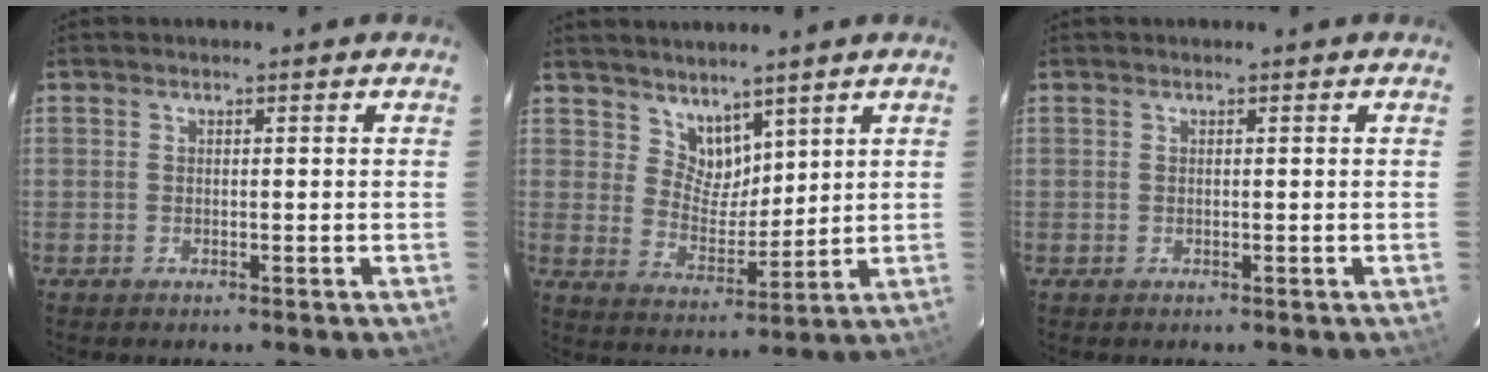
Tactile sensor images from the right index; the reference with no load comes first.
{"total": 6.3, "force": [4.9, 3.5, 1.7], "torque": [-0.020, -0.003, 0.094]}
{"total": 0.0}